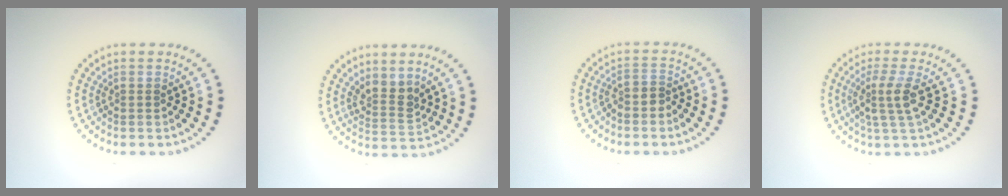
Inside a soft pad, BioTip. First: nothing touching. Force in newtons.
{"total": 2.5, "press": 1.9, "slide": 1.7}
{"total": 1.5, "press": 1.1, "slide": 1.0}
{"total": 2.8, "press": 2.1, "slide": 1.8}